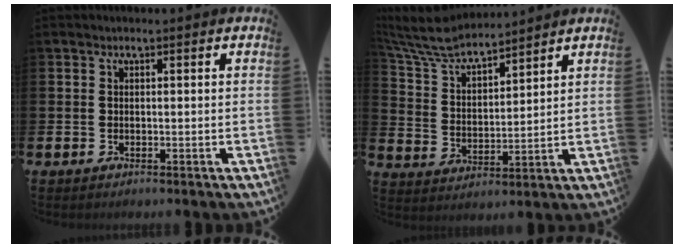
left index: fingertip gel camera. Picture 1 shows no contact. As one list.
[{"total": 7.5, "force": [7.0, 1.4, 2.2], "torque": [-0.071, -0.041, 0.125]}]